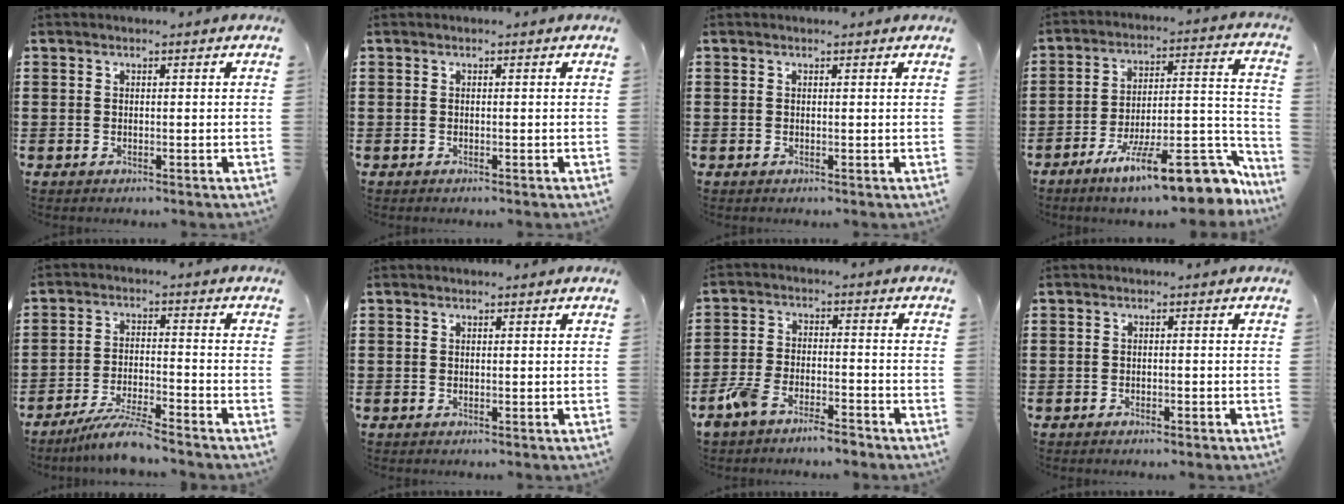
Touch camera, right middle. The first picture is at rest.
{"total": 0.0}
{"total": 0.0}
{"total": 16.4, "force": [-11.3, 3.2, 11.5], "torque": [-0.150, 0.036, -0.187]}
{"total": 6.2, "force": [-5.5, 0.1, 2.9], "torque": [-0.059, -0.012, -0.103]}
{"total": 0.0}
{"total": 5.7, "force": [-5.1, 1.4, 2.2], "torque": [-0.064, 0.003, -0.106]}
{"total": 0.9, "force": [-0.8, 0.2, 0.3], "torque": [-0.009, -0.002, -0.016]}